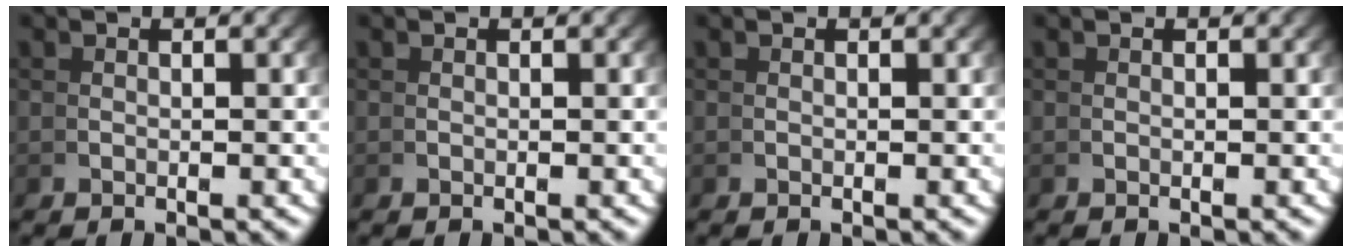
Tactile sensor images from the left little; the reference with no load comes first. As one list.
[{"total": 0.0}, {"total": 0.0}, {"total": 0.0}]